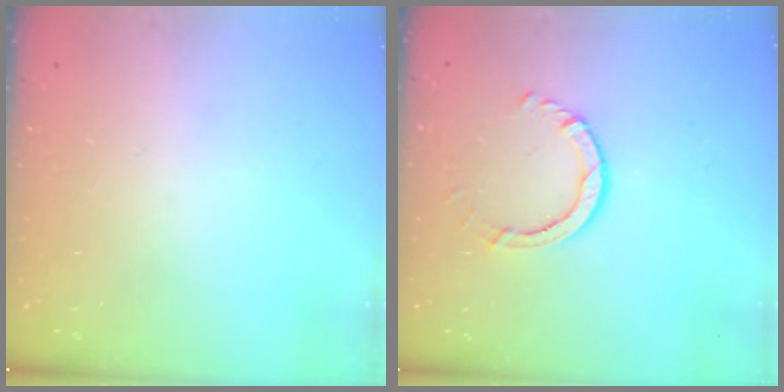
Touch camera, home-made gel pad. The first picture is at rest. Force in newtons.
{"total": 3.8, "press": 3.8, "slide": 0.5}